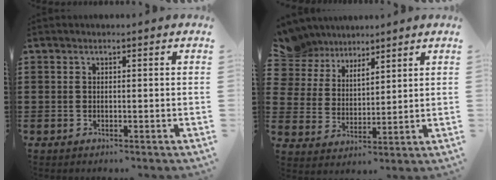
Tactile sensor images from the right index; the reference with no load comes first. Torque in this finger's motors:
{"motor_torque": [-0.41, 0.42, -0.21, -0.10]}